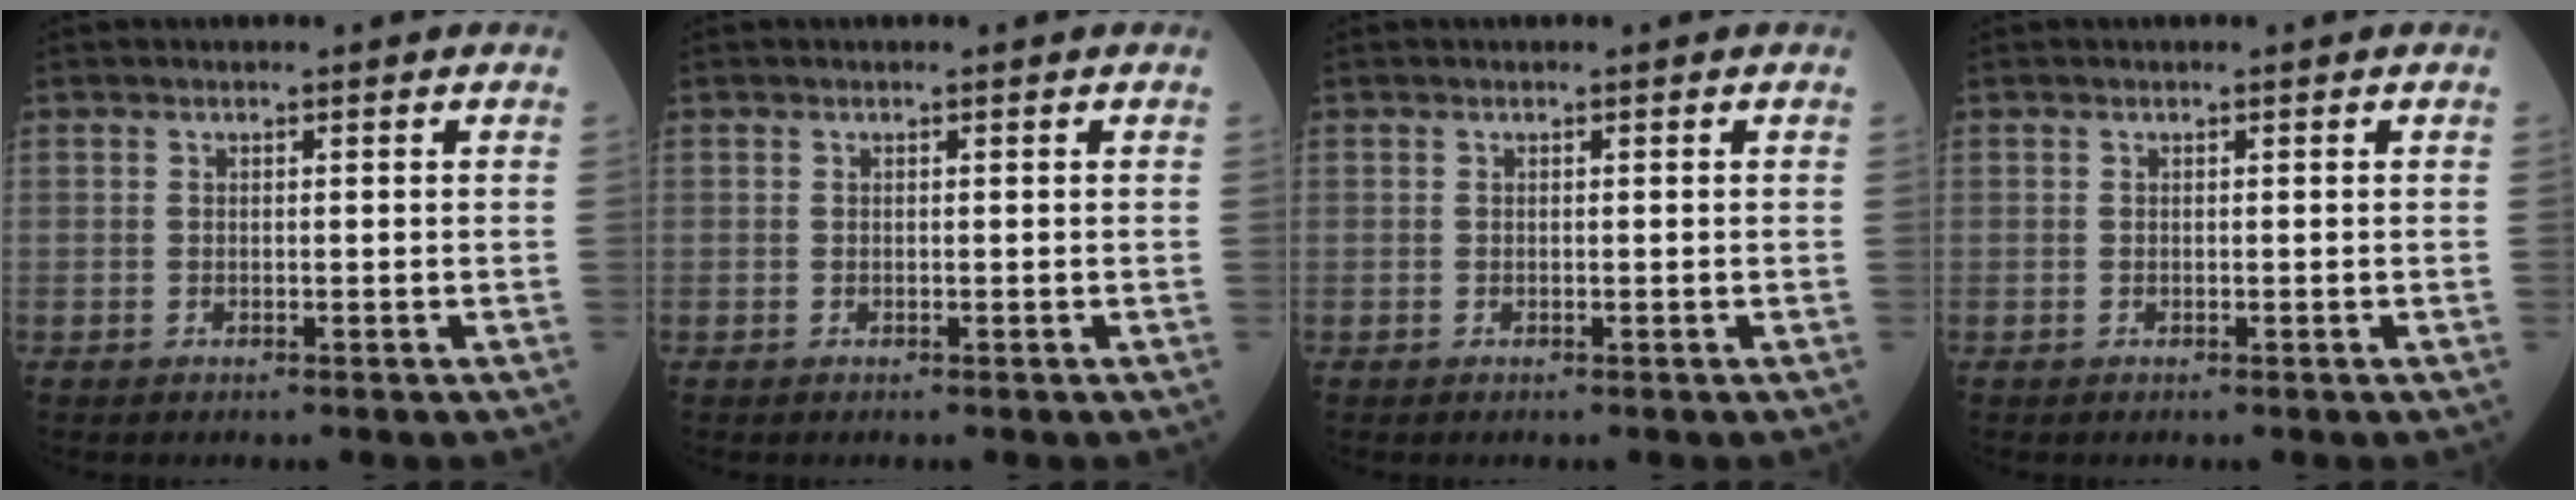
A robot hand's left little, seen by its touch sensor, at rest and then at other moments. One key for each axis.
{"total": 0.0}
{"total": 0.0}
{"total": 0.0}